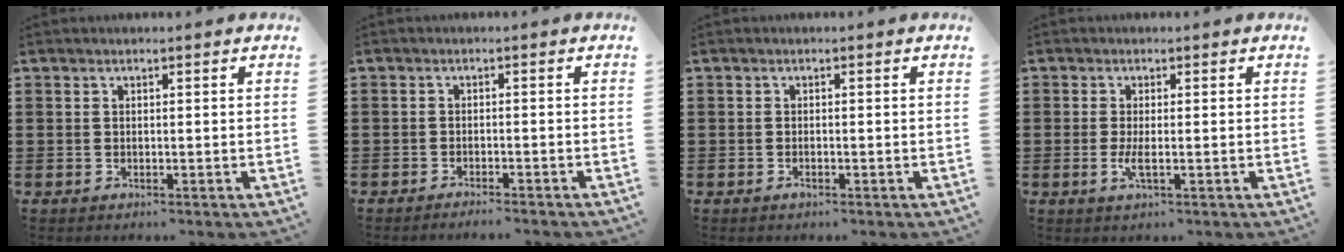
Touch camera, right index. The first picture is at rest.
{"total": 1.7, "force": [-1.7, -0.3, 0.1], "torque": [-0.005, 0.000, -0.035]}
{"total": 0.7, "force": [-0.5, 0.1, 0.6], "torque": [-0.015, -0.008, -0.007]}
{"total": 2.5, "force": [-0.5, 0.3, 2.4], "torque": [-0.059, -0.012, -0.011]}